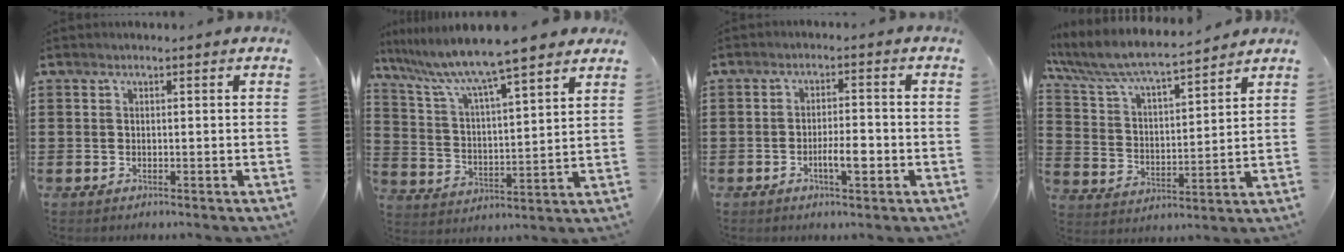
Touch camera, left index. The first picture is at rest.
{"total": 8.9, "force": [7.8, 0.1, 4.3], "torque": [-0.116, -0.046, 0.127]}
{"total": 4.4, "force": [-1.5, 1.4, 3.9], "torque": [-0.066, 0.008, -0.027]}
{"total": 6.9, "force": [6.4, 0.7, 2.6], "torque": [-0.080, -0.040, 0.107]}